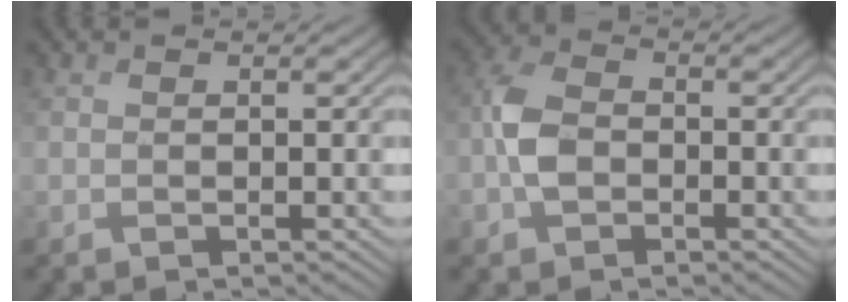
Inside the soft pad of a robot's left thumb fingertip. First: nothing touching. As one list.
[{"total": 4.4, "force": [-0.9, 3.0, 3.1], "torque": [-0.070, 0.009, -0.028]}]